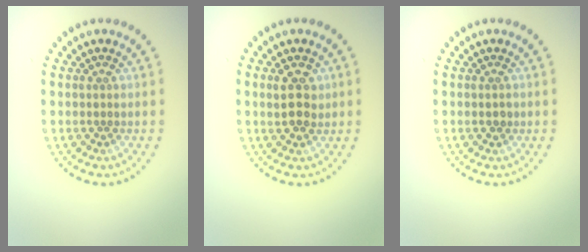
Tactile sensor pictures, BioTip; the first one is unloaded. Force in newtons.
{"total": 2.6, "press": 2.6, "slide": 0.3}
{"total": 0.7, "press": 0.7, "slide": 0.0}